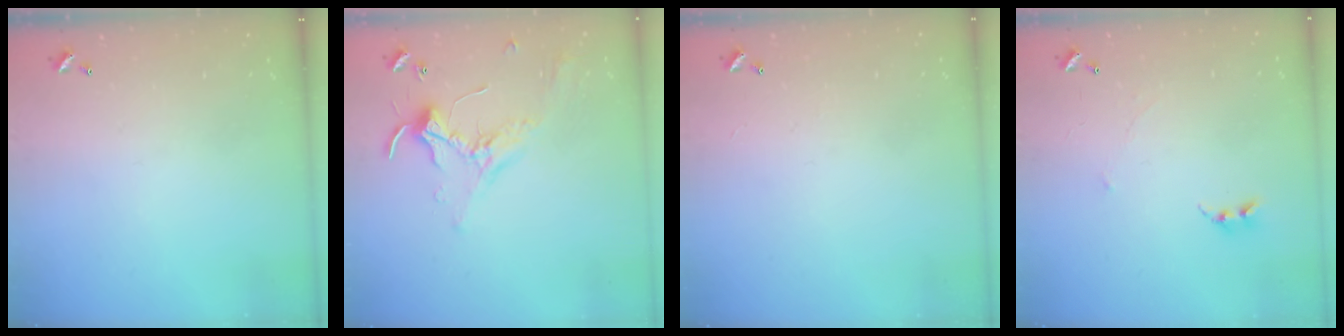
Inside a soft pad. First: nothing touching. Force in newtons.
{"total": 1.7, "press": 1.6, "slide": 0.2}
{"total": 1.0, "press": 0.9, "slide": 0.5}
{"total": 0.9, "press": 0.8, "slide": 0.5}